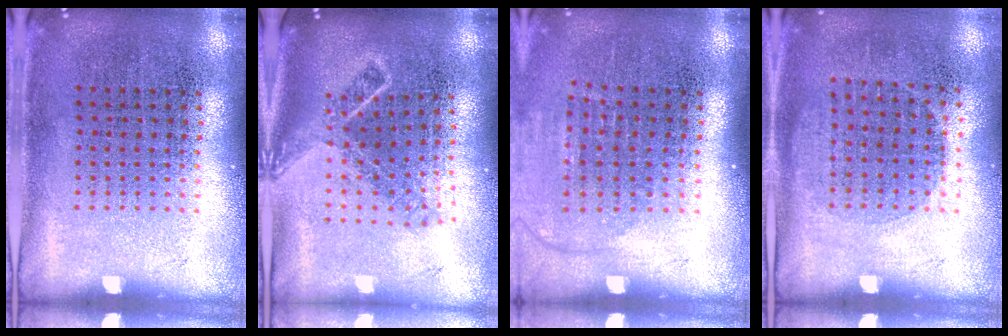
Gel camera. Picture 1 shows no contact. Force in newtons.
{"total": 1.8, "press": 1.3, "slide": 1.3}
{"total": 1.3, "press": 1.2, "slide": 0.5}
{"total": 1.0, "press": 0.9, "slide": 0.4}